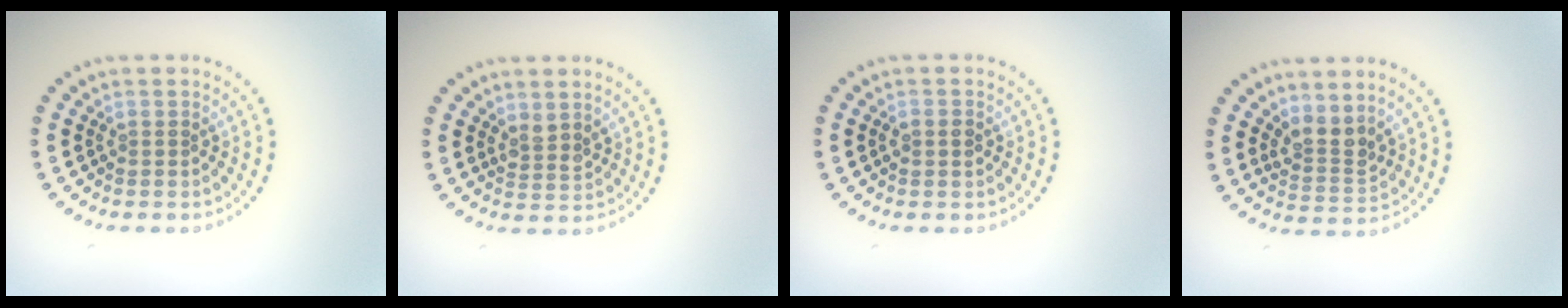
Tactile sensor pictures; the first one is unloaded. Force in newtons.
{"total": 1.5, "press": 1.2, "slide": 0.9}
{"total": 1.4, "press": 1.4, "slide": 0.1}
{"total": 2.6, "press": 1.9, "slide": 1.8}